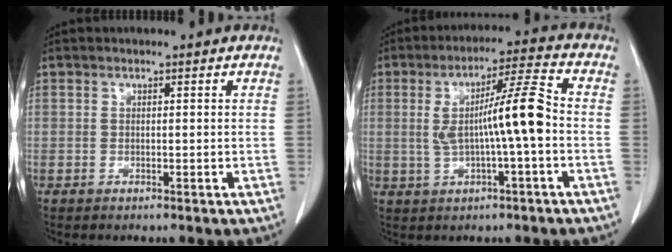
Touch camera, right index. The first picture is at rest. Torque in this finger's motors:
{"motor_torque": [0.68, -0.23, 0.32, 0.15]}